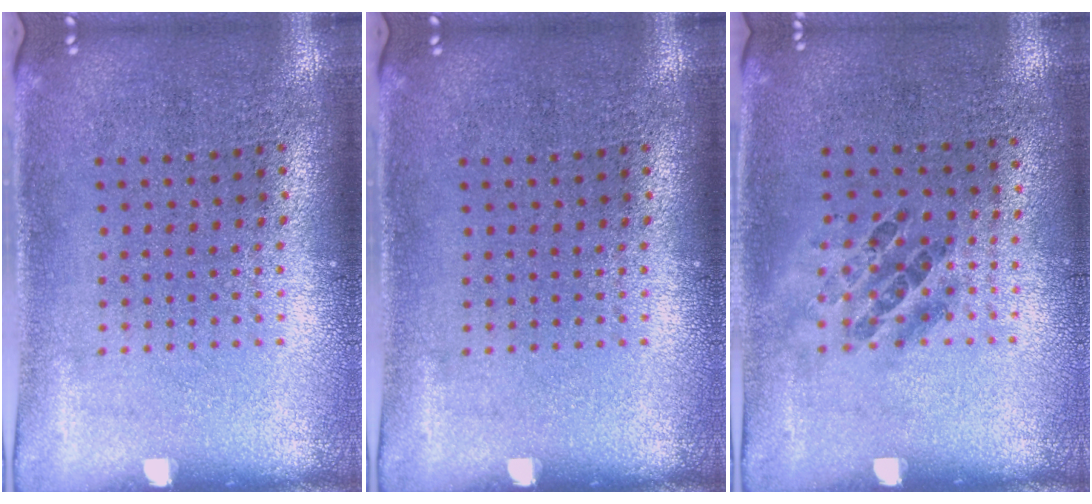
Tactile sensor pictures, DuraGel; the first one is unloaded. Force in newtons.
{"total": 0.0}
{"total": 1.0, "press": 0.7, "slide": 0.7}